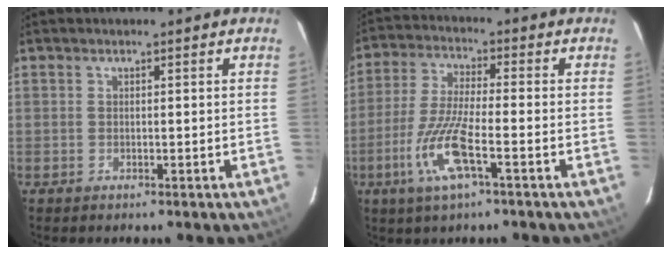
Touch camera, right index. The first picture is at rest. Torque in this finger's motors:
{"motor_torque": [0.83, -0.35, 0.45, 0.19]}